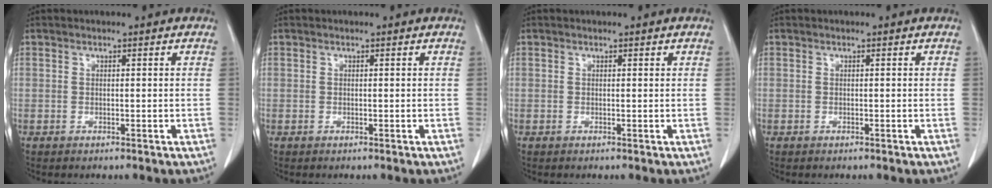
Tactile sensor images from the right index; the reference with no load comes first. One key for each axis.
{"total": 0.0}
{"total": 0.0}
{"total": 0.0}